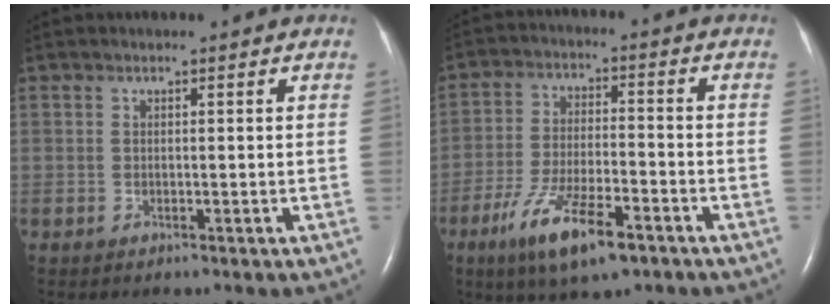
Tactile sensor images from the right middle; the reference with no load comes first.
{"total": 11.2, "force": [-6.5, 2.6, 8.8], "torque": [-0.170, -0.015, -0.111]}